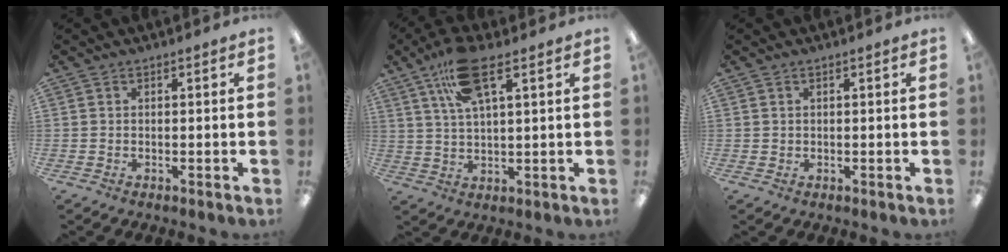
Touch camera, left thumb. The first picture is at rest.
{"total": 12.3, "force": [6.8, 4.3, 9.3], "torque": [-0.181, 0.002, 0.123]}
{"total": 0.8, "force": [0.4, 0.6, 0.2], "torque": [-0.004, 0.004, 0.008]}